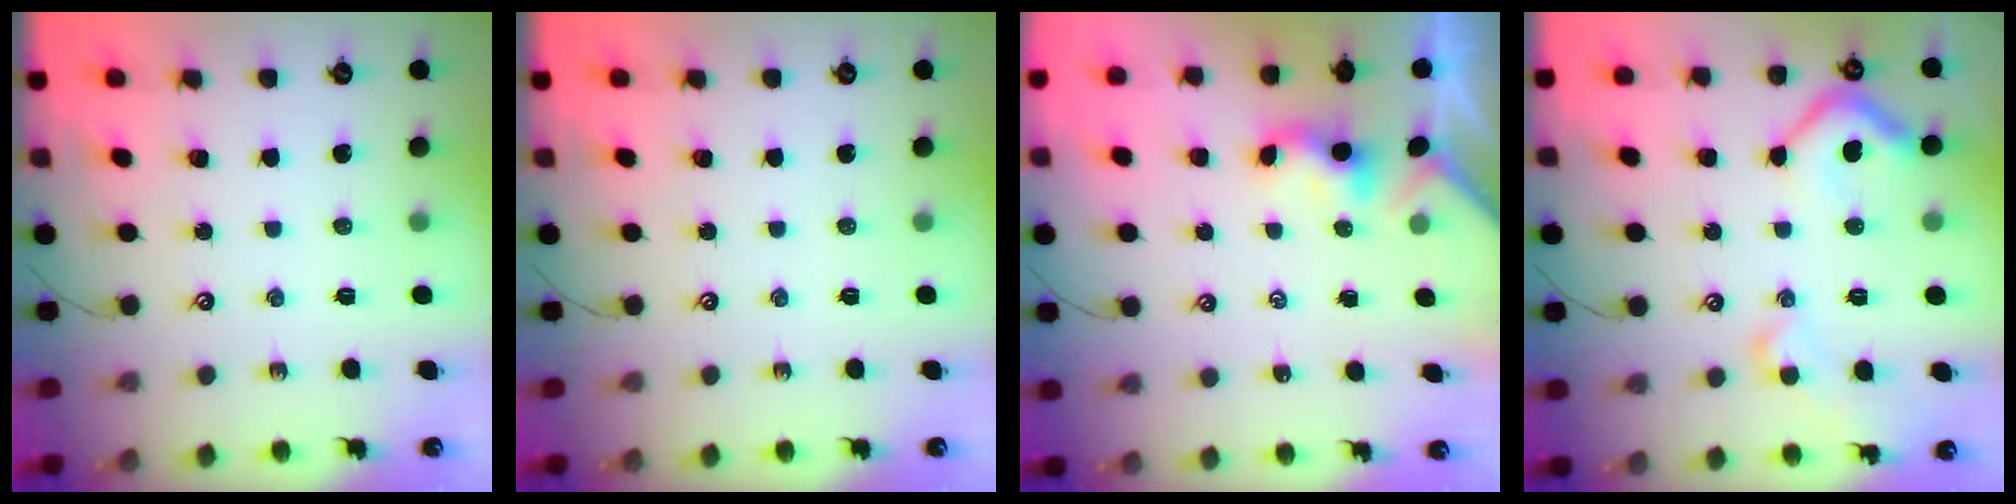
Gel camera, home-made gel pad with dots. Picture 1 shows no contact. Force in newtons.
{"total": 0.0}
{"total": 0.8, "press": 0.7, "slide": 0.4}
{"total": 9.0, "press": 8.9, "slide": 1.5}